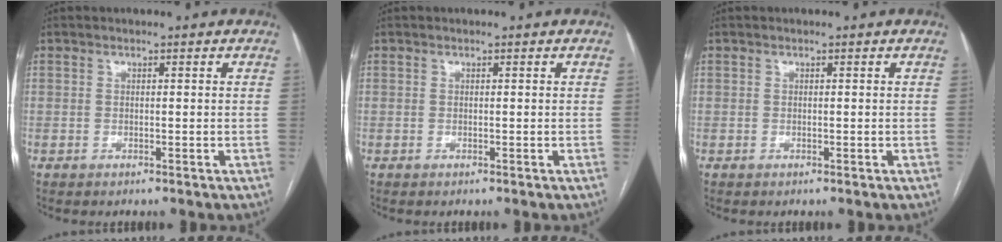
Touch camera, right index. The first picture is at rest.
{"total": 0.0}
{"total": 0.0}